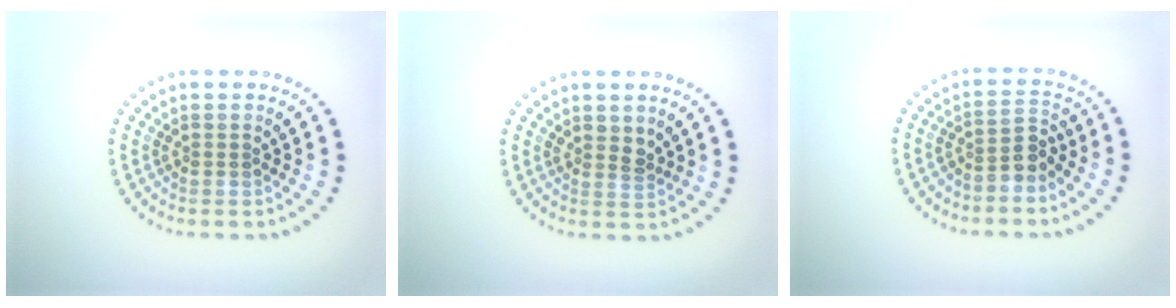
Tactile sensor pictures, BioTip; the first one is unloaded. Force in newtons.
{"total": 1.2, "press": 1.0, "slide": 0.7}
{"total": 2.6, "press": 2.0, "slide": 1.6}